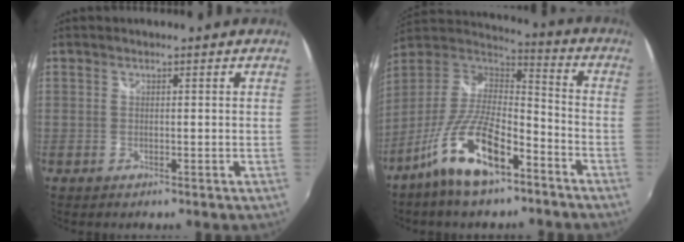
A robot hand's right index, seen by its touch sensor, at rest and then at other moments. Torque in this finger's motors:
{"motor_torque": [1.13, -1.01, 1.02, 0.21]}